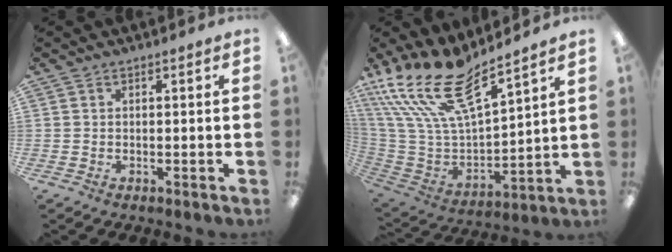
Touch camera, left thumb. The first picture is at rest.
{"total": 21.1, "force": [15.3, 6.7, 12.9], "torque": [-0.270, -0.103, 0.271]}